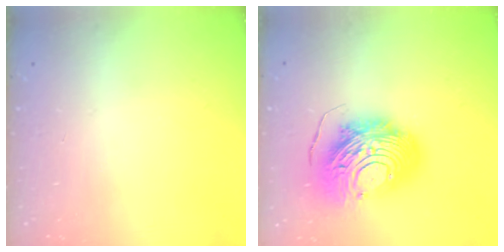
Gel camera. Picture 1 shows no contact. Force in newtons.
{"total": 17.9, "press": 17.8, "slide": 1.9}